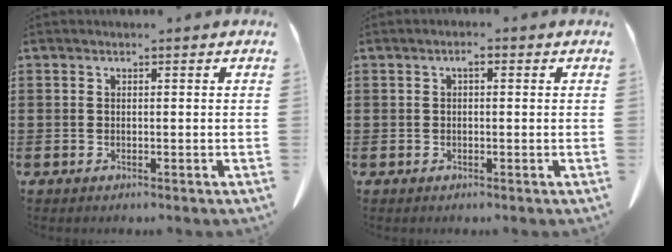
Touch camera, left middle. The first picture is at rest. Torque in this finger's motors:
{"motor_torque": [0.48, -0.38, 0.00, 0.02]}